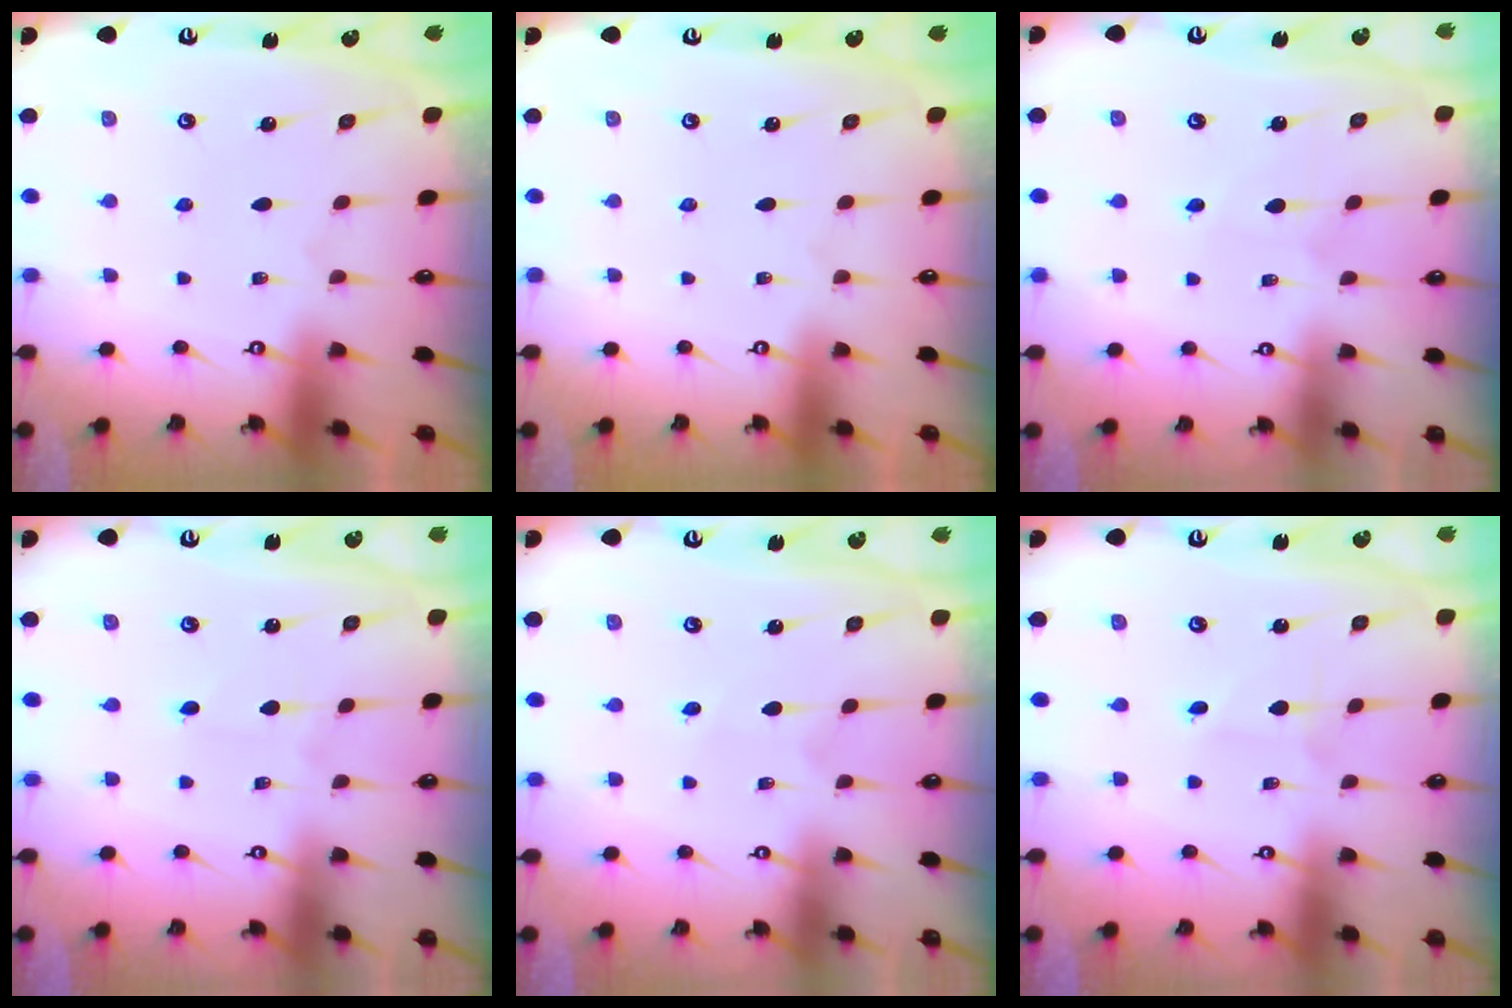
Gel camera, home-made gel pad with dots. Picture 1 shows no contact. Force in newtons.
{"total": 0.0}
{"total": 3.1, "press": 3.1, "slide": 0.4}
{"total": 1.6, "press": 1.6, "slide": 0.1}
{"total": 2.8, "press": 2.8, "slide": 0.2}
{"total": 1.1, "press": 1.1, "slide": 0.1}